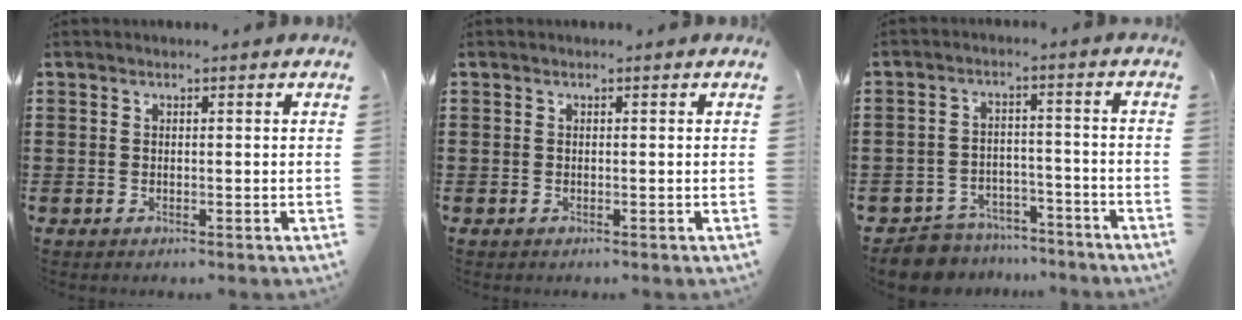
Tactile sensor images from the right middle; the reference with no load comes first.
{"total": 0.0}
{"total": 6.4, "force": [-6.2, 1.3, 0.5], "torque": [-0.018, 0.016, -0.126]}